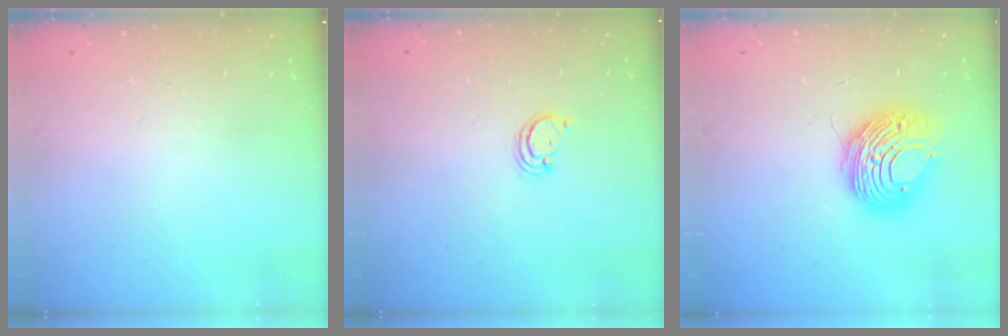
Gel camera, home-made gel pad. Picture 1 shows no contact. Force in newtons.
{"total": 2.4, "press": 2.4, "slide": 0.2}
{"total": 10.5, "press": 10.5, "slide": 1.3}